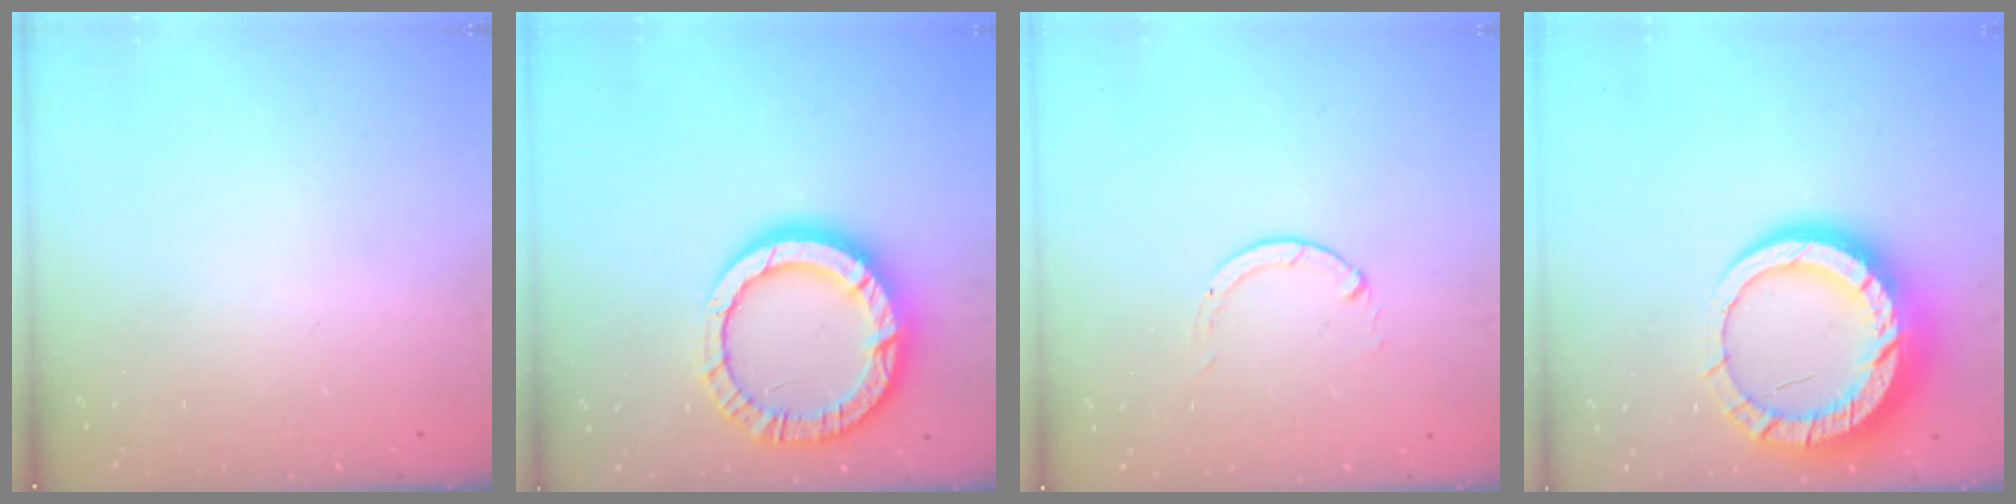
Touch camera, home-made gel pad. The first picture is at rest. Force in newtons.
{"total": 19.2, "press": 19.1, "slide": 1.9}
{"total": 0.0}
{"total": 18.7, "press": 18.6, "slide": 1.5}